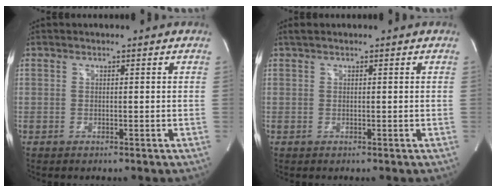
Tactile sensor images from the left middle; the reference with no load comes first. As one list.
[{"total": 1.1, "force": [0.8, 0.2, 0.6], "torque": [-0.018, 0.018, 0.018]}]